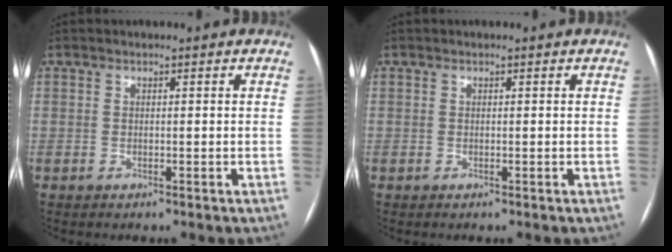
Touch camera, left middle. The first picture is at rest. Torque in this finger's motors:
{"motor_torque": [-0.01, 0.01, 0.01, 0.00]}